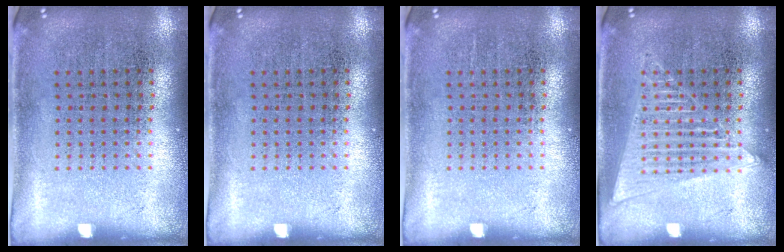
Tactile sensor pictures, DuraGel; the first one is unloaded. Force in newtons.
{"total": 0.0}
{"total": 0.0}
{"total": 2.4, "press": 2.4, "slide": 0.3}